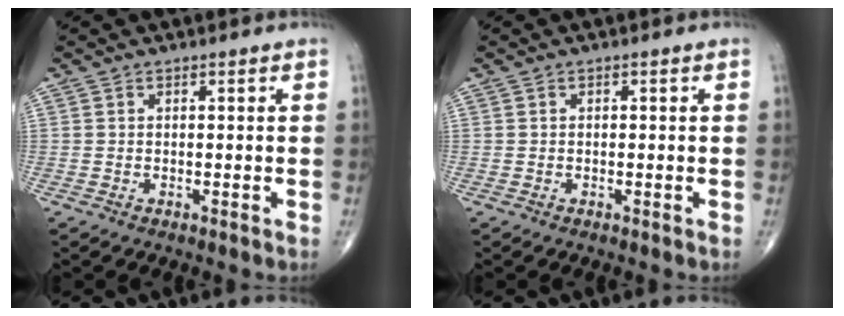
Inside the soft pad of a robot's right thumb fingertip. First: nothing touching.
{"total": 0.0}